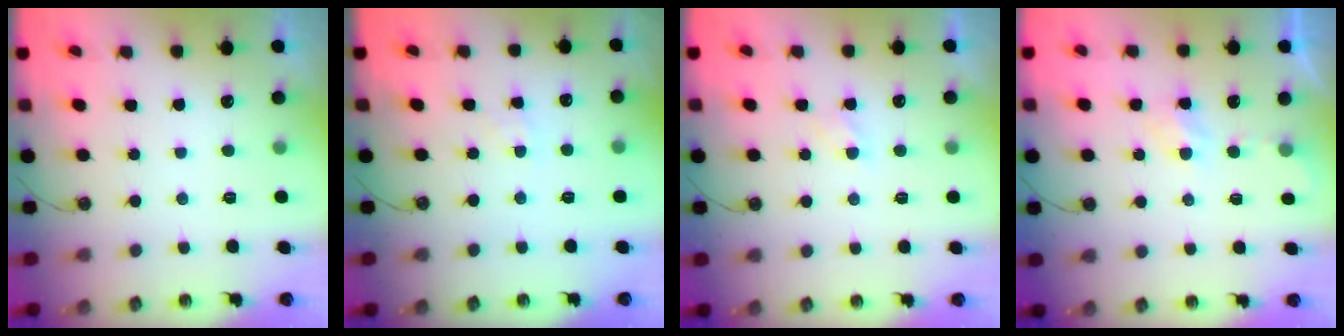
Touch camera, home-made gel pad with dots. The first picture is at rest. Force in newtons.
{"total": 2.4, "press": 2.4, "slide": 0.2}
{"total": 2.4, "press": 2.4, "slide": 0.3}
{"total": 4.6, "press": 4.6, "slide": 0.6}